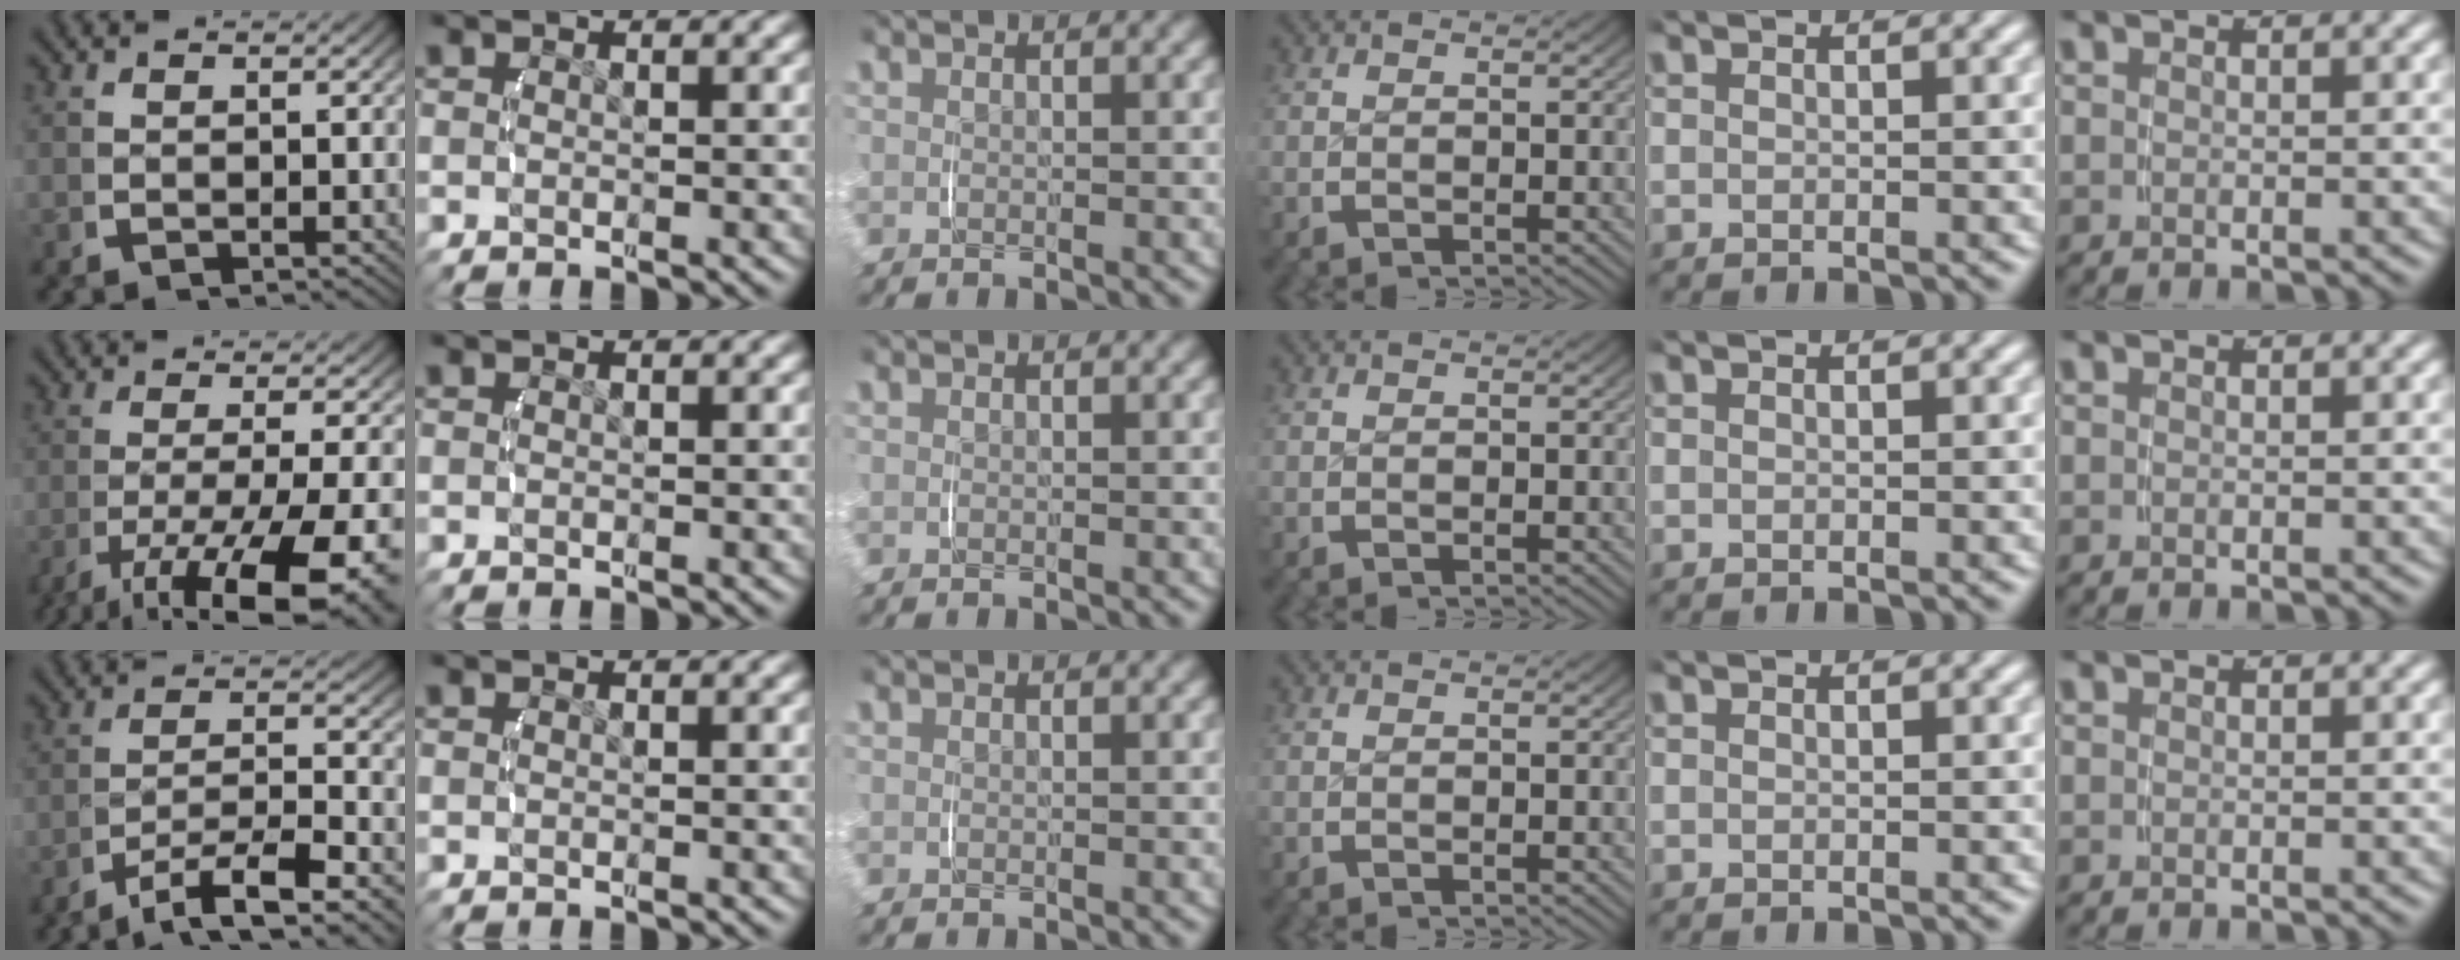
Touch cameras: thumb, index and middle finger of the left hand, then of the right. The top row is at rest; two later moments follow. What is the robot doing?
{"motion": "lift_and_place", "object": "jewelry box"}